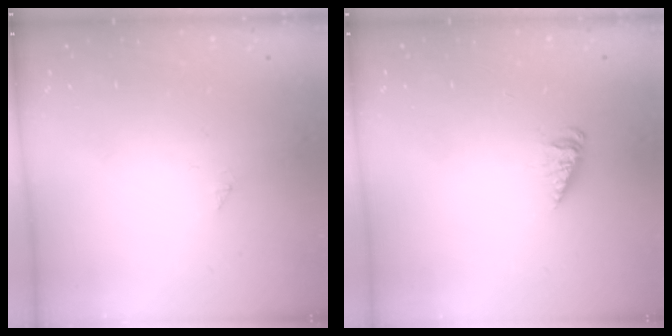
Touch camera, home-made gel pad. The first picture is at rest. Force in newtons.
{"total": 2.8, "press": 2.8, "slide": 0.2}